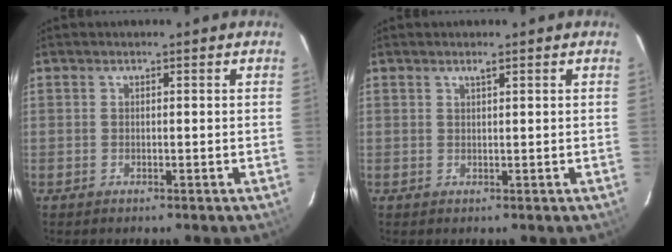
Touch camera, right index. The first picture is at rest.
{"total": 0.8, "force": [0.6, 0.0, 0.5], "torque": [-0.007, 0.001, 0.010]}